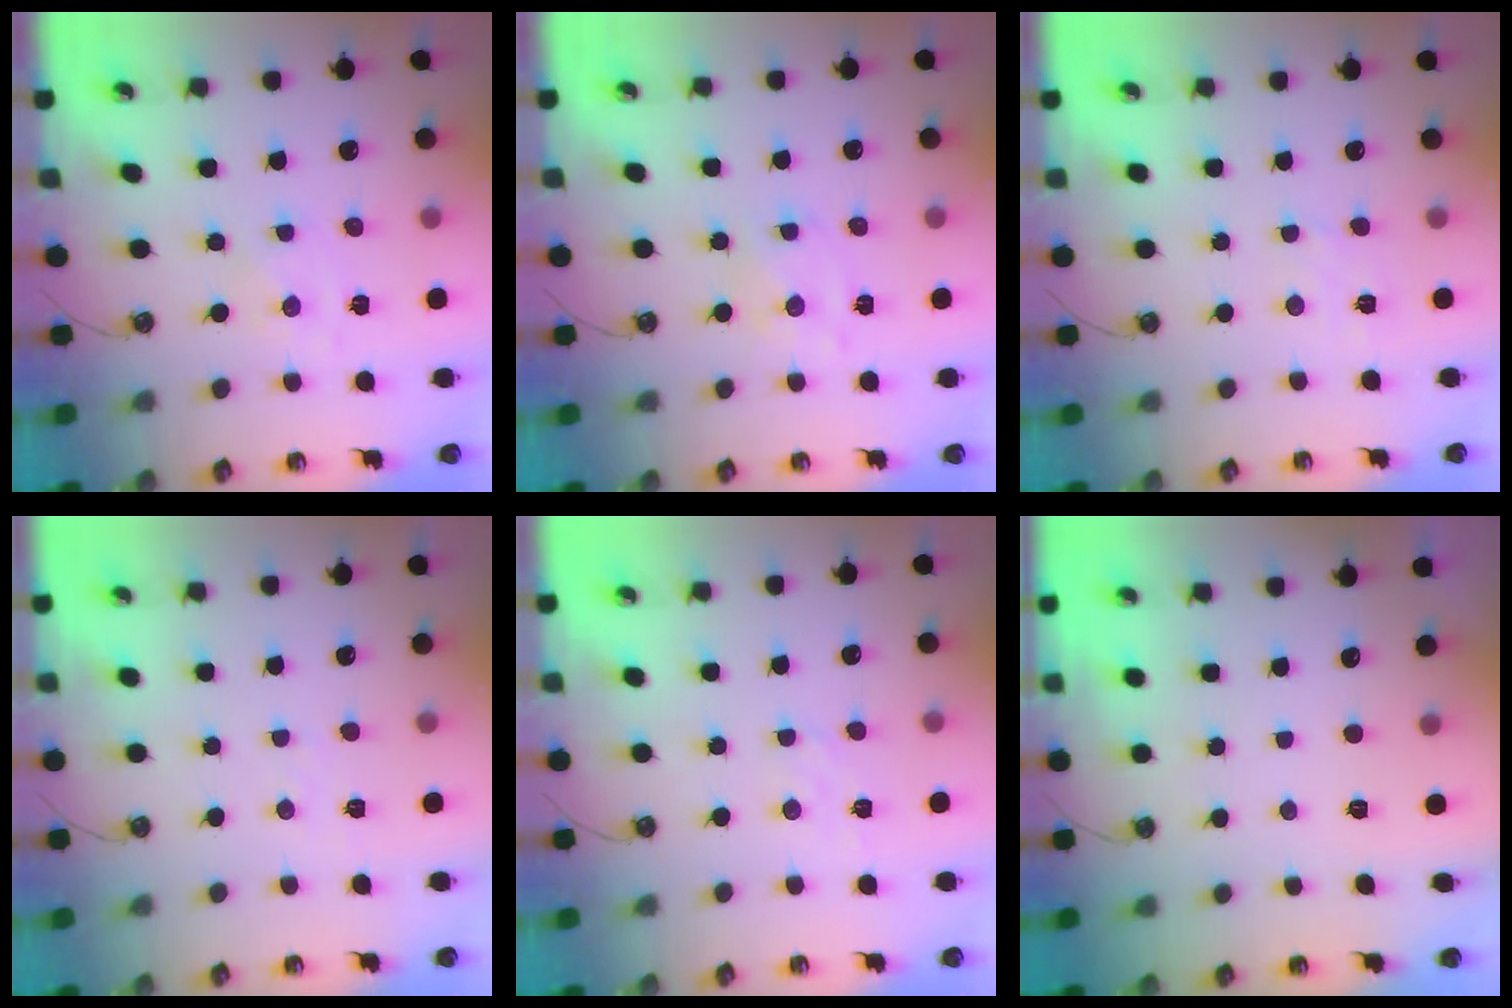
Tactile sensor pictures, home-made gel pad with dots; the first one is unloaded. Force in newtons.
{"total": 2.4, "press": 2.3, "slide": 0.5}
{"total": 2.5, "press": 2.5, "slide": 0.4}
{"total": 2.7, "press": 2.7, "slide": 0.4}
{"total": 2.6, "press": 2.6, "slide": 0.4}
{"total": 0.0}